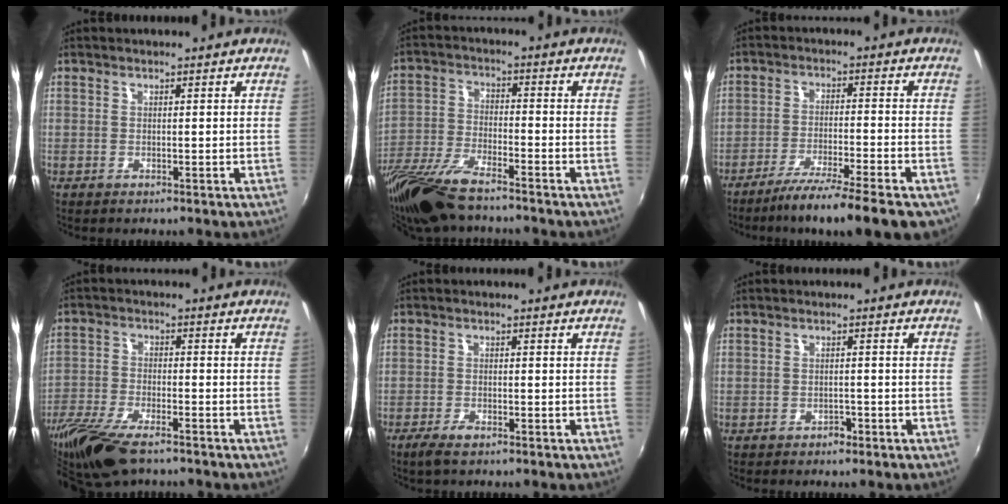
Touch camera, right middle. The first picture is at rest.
{"total": 15.2, "force": [-12.1, 3.3, 8.6], "torque": [-0.190, -0.034, -0.230]}
{"total": 15.1, "force": [-12.0, 1.6, 9.1], "torque": [-0.156, -0.037, -0.185]}
{"total": 13.3, "force": [-10.0, 4.1, 7.8], "torque": [-0.186, -0.036, -0.192]}
{"total": 3.2, "force": [-2.4, 0.7, 2.0], "torque": [-0.053, -0.005, -0.045]}
{"total": 1.5, "force": [-1.2, 0.9, 0.1], "torque": [-0.004, -0.001, -0.017]}